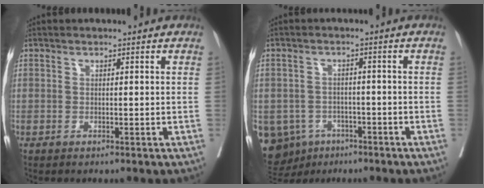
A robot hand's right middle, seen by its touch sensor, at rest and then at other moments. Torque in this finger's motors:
{"motor_torque": [1.06, -1.08, 1.05, 0.21]}